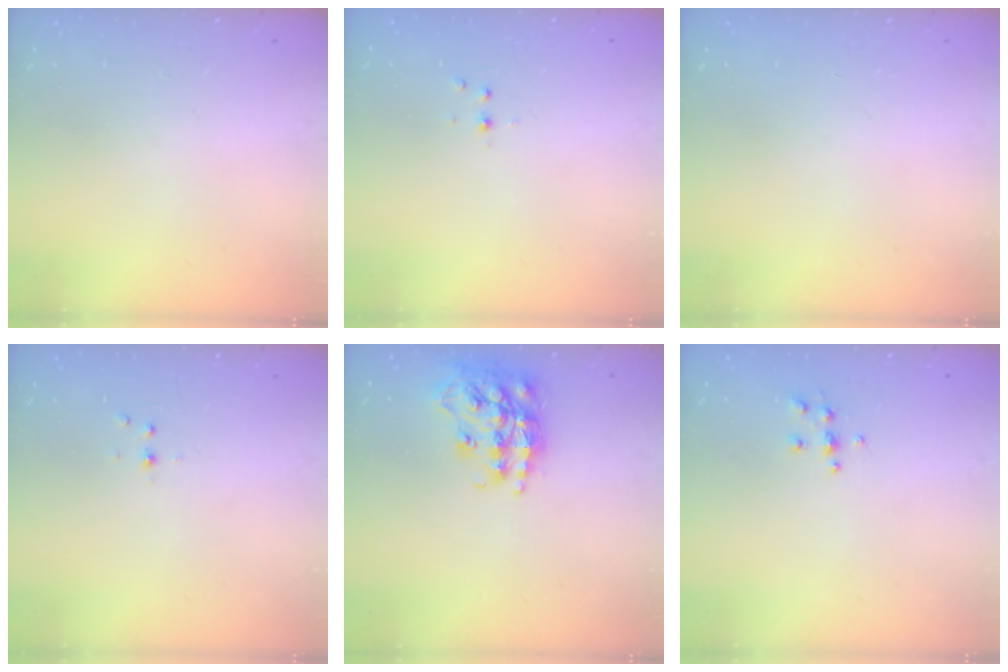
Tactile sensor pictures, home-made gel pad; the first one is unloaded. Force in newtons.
{"total": 3.0, "press": 2.6, "slide": 1.5}
{"total": 0.0}
{"total": 3.0, "press": 2.6, "slide": 1.5}
{"total": 18.4, "press": 18.4, "slide": 1.2}
{"total": 5.5, "press": 5.4, "slide": 0.6}